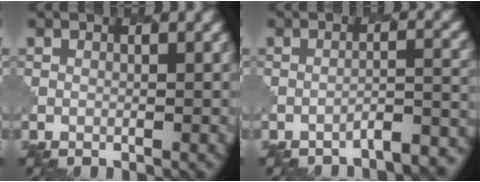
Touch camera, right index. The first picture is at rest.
{"total": 4.7, "force": [-4.2, 0.9, 2.1], "torque": [-0.023, 0.006, -0.054]}